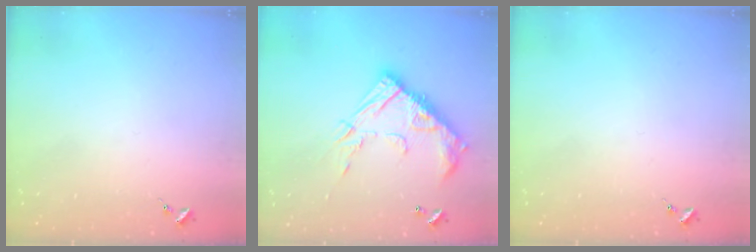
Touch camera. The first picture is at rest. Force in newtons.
{"total": 20.4, "press": 20.4, "slide": 1.5}
{"total": 0.0}